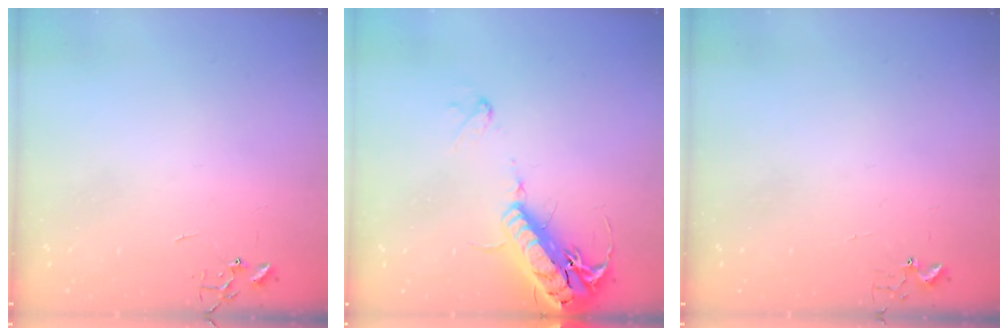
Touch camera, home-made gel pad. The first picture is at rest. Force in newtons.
{"total": 19.9, "press": 19.5, "slide": 3.8}
{"total": 2.7, "press": 2.7, "slide": 0.3}